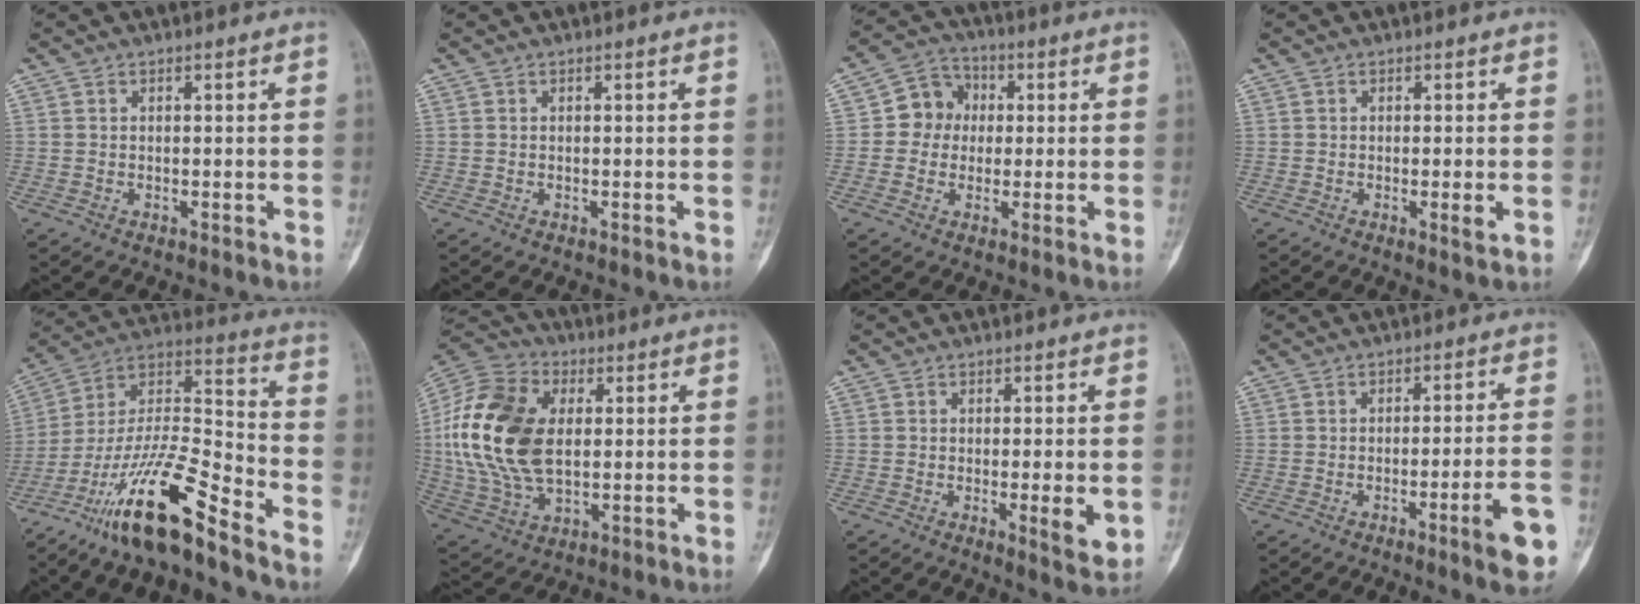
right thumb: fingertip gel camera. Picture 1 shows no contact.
{"total": 0.0}
{"total": 7.4, "force": [0.4, 6.7, 3.1], "torque": [-0.016, 0.015, -0.007]}
{"total": 2.2, "force": [-0.4, 0.2, 2.1], "torque": [-0.034, -0.007, -0.007]}
{"total": 20.0, "force": [-13.8, 4.0, 13.8], "torque": [-0.270, 0.078, -0.251]}
{"total": 22.2, "force": [2.5, 13.8, 17.2], "torque": [-0.353, -0.003, 0.046]}
{"total": 4.9, "force": [-0.7, 0.9, 4.8], "torque": [-0.073, -0.015, -0.011]}
{"total": 8.6, "force": [-3.9, 0.7, 7.6], "torque": [-0.102, 0.018, -0.052]}